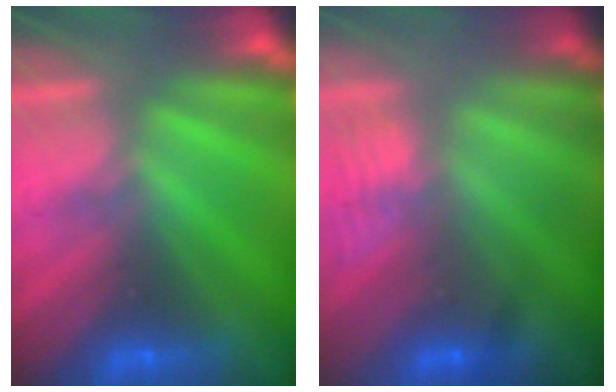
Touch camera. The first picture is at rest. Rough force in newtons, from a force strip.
{"total": 2.8}